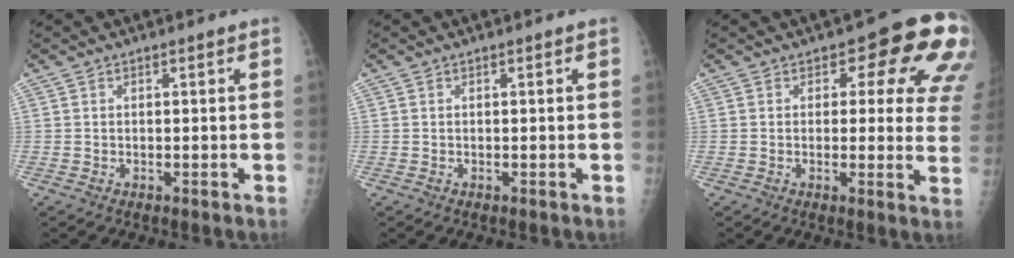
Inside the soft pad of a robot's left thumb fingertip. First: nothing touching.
{"total": 0.0}
{"total": 13.3, "force": [5.6, 6.7, 10.0], "torque": [-0.062, -0.024, 0.045]}